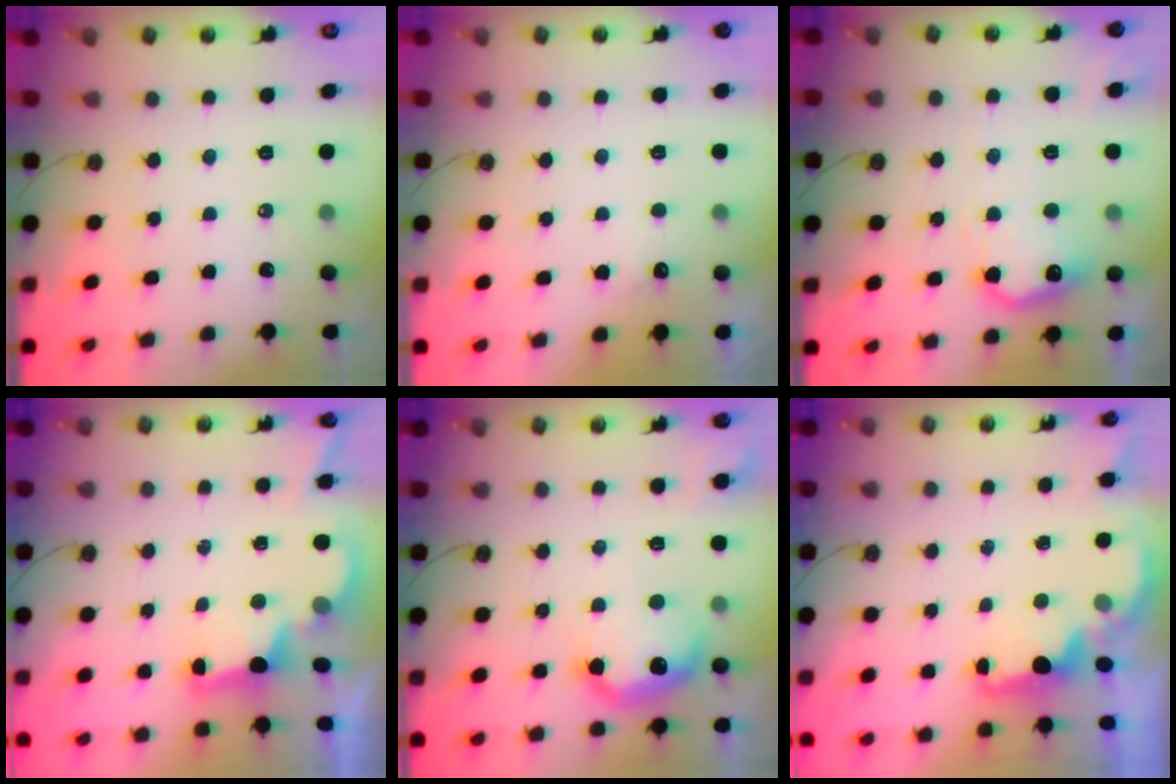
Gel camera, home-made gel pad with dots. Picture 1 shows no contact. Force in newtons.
{"total": 4.4, "press": 4.2, "slide": 1.1}
{"total": 13.6, "press": 13.6, "slide": 0.7}
{"total": 2.8, "press": 2.6, "slide": 0.9}
{"total": 13.8, "press": 13.7, "slide": 1.0}
{"total": 2.5, "press": 2.4, "slide": 0.8}